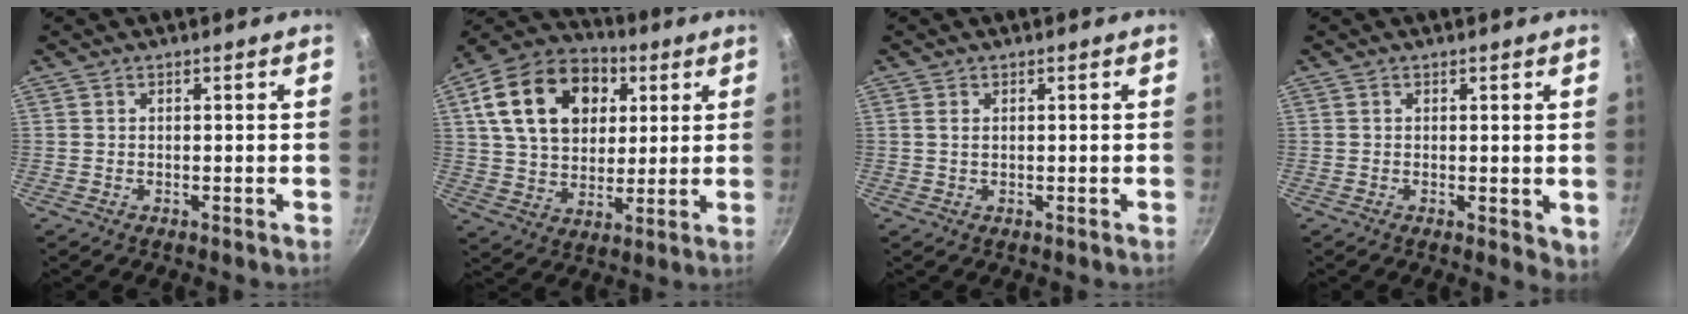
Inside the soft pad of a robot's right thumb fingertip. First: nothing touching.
{"total": 21.4, "force": [6.5, 15.3, 13.5], "torque": [-0.214, 0.006, 0.103]}
{"total": 1.1, "force": [0.3, 0.6, 0.8], "torque": [-0.017, 0.000, 0.004]}
{"total": 3.4, "force": [0.3, 1.6, 2.9], "torque": [-0.034, -0.008, 0.005]}